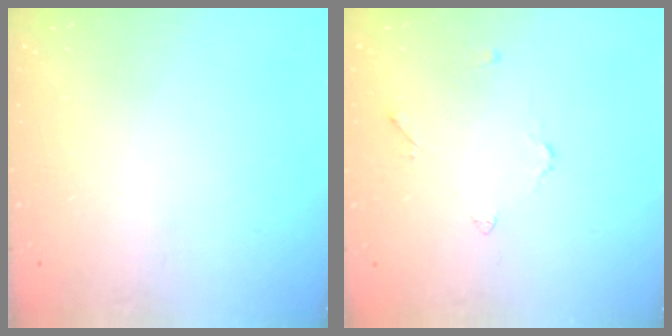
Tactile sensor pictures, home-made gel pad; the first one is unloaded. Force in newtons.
{"total": 2.2, "press": 2.2, "slide": 0.5}